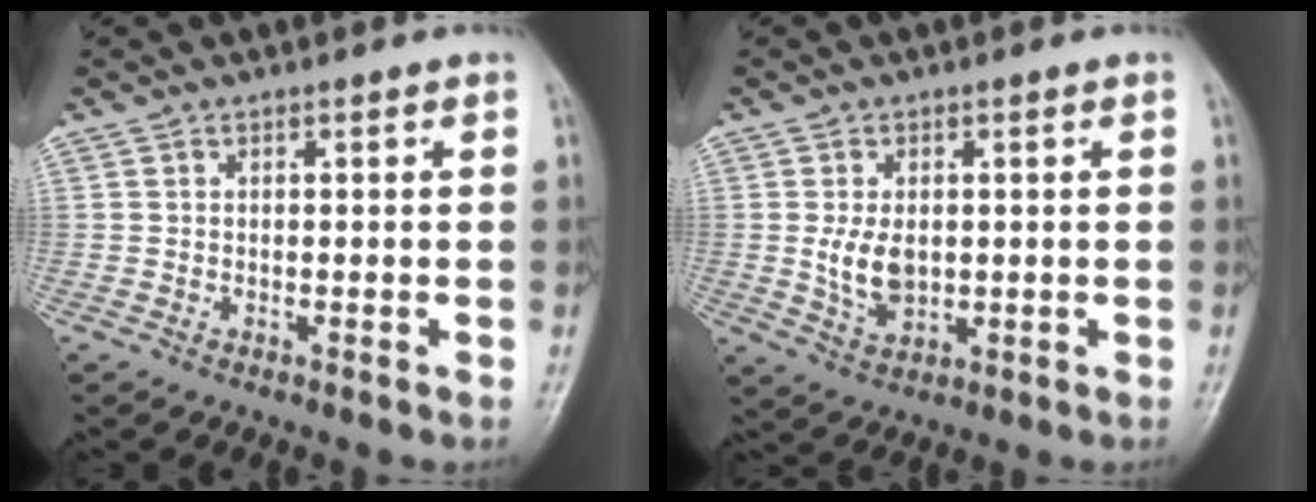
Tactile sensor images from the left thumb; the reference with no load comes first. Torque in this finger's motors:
{"motor_torque": [0.10, 0.78, 1.01, 0.20, 0.06]}